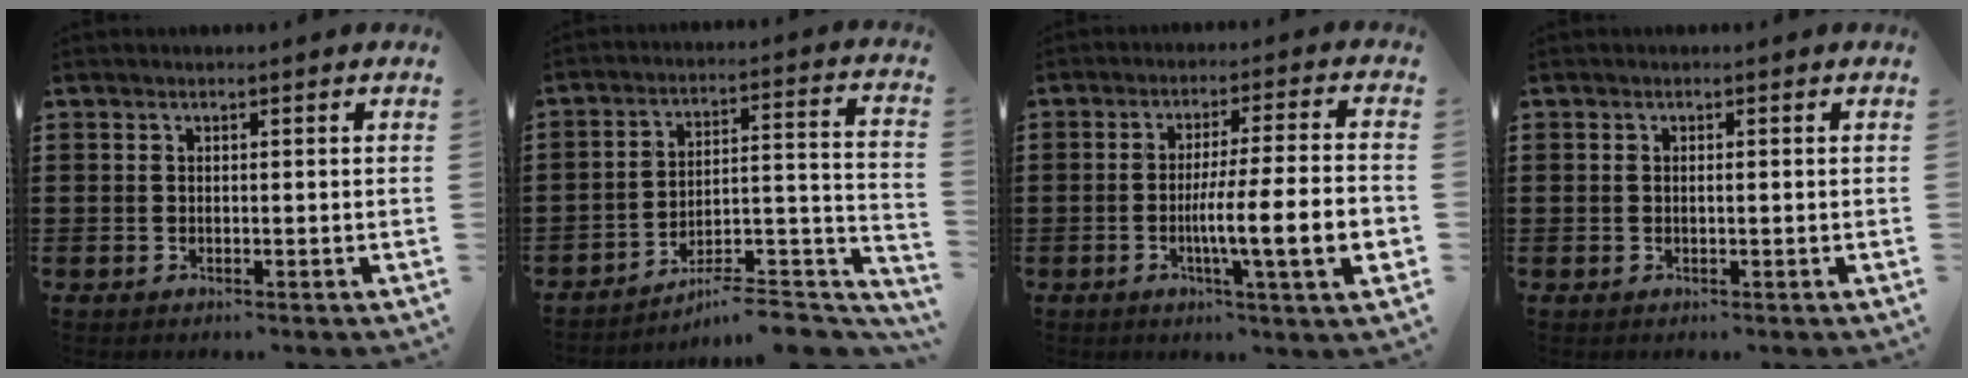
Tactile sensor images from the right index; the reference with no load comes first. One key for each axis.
{"total": 6.8, "fx": -6.1, "fy": 0.9, "fz": 2.8, "tx": -0.038, "ty": -0.006, "tz": -0.119}
{"total": 10.8, "fx": -2.9, "fy": 0.7, "fz": 10.4, "tx": -0.190, "ty": -0.012, "tz": -0.055}
{"total": 0.6, "fx": 0.0, "fy": 0.1, "fz": 0.6, "tx": -0.012, "ty": -0.002, "tz": 0.000}